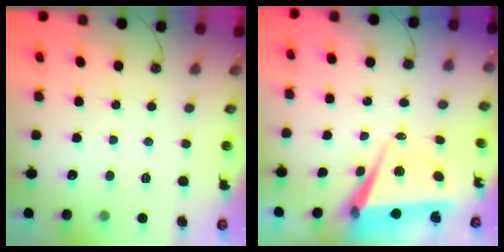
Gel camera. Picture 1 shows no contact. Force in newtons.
{"total": 7.0, "press": 5.4, "slide": 4.4}